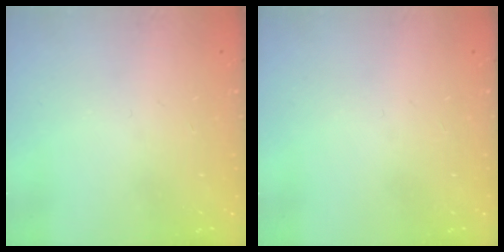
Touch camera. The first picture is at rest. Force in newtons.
{"total": 0.0}